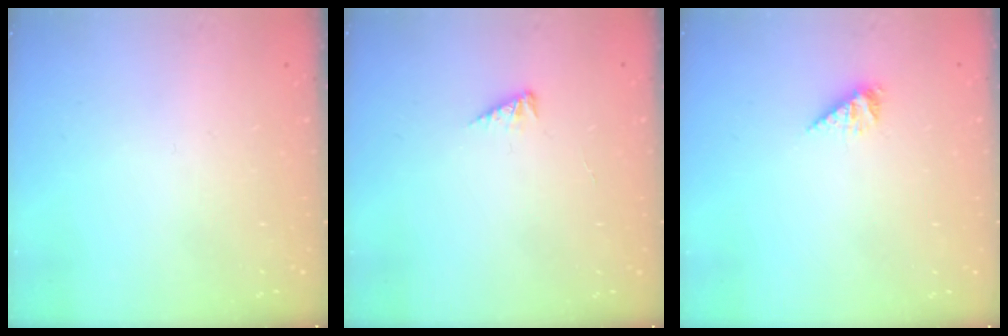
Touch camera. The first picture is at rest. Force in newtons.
{"total": 3.8, "press": 3.7, "slide": 0.5}
{"total": 2.8, "press": 2.8, "slide": 0.5}